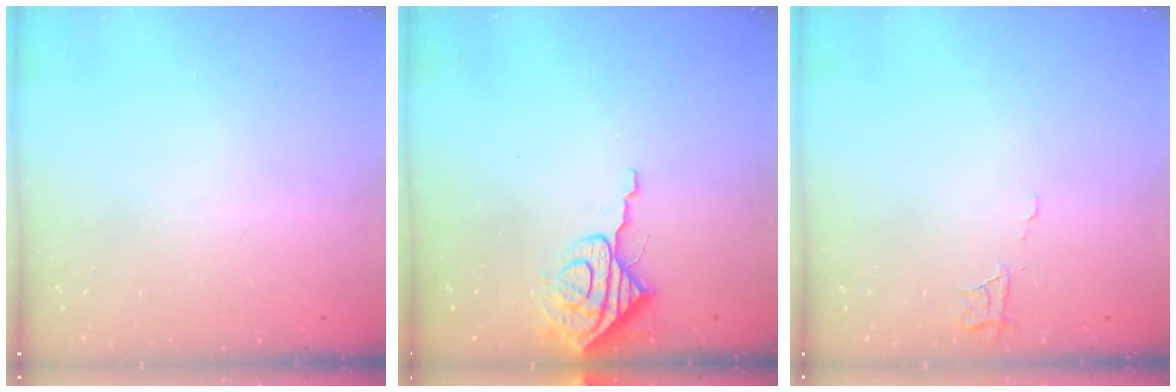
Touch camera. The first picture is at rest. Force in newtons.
{"total": 8.2, "press": 8.2, "slide": 0.6}
{"total": 5.6, "press": 5.6, "slide": 0.3}